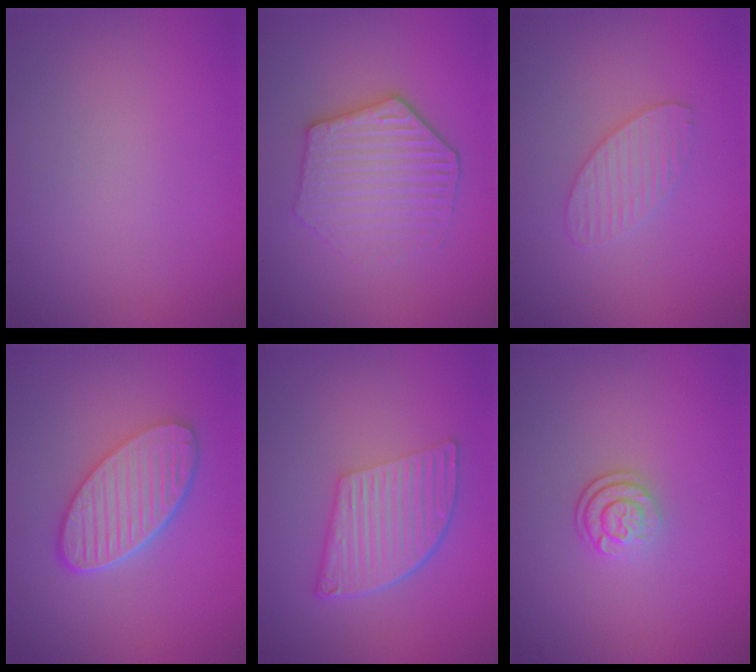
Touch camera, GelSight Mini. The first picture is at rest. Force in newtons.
{"total": 4.7, "press": 4.1, "slide": 2.2}
{"total": 2.3, "press": 2.3, "slide": 0.2}
{"total": 5.7, "press": 4.4, "slide": 3.6}
{"total": 5.9, "press": 4.0, "slide": 4.4}
{"total": 2.6, "press": 1.9, "slide": 1.8}